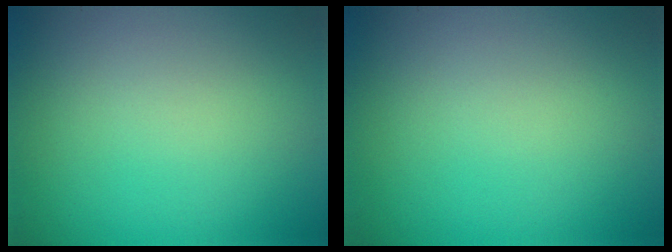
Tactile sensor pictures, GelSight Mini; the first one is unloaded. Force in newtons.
{"total": 0.0}